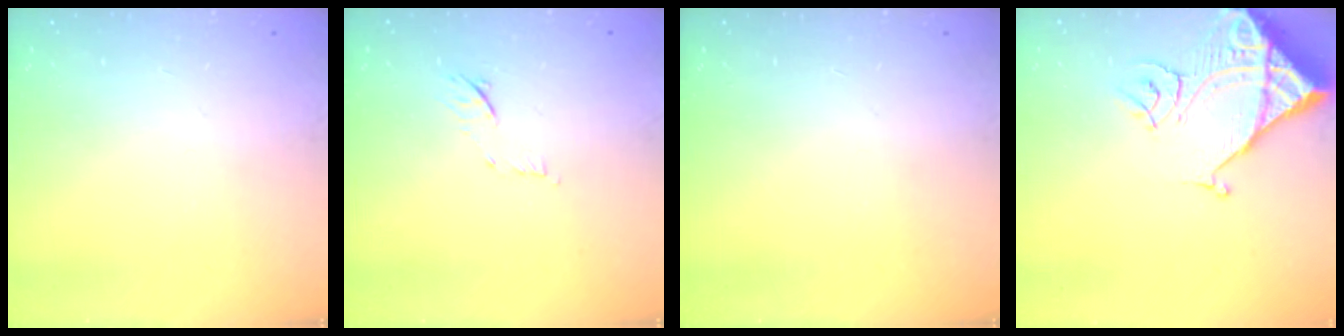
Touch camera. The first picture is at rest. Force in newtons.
{"total": 8.0, "press": 7.9, "slide": 1.0}
{"total": 0.0}
{"total": 12.1, "press": 12.0, "slide": 1.6}